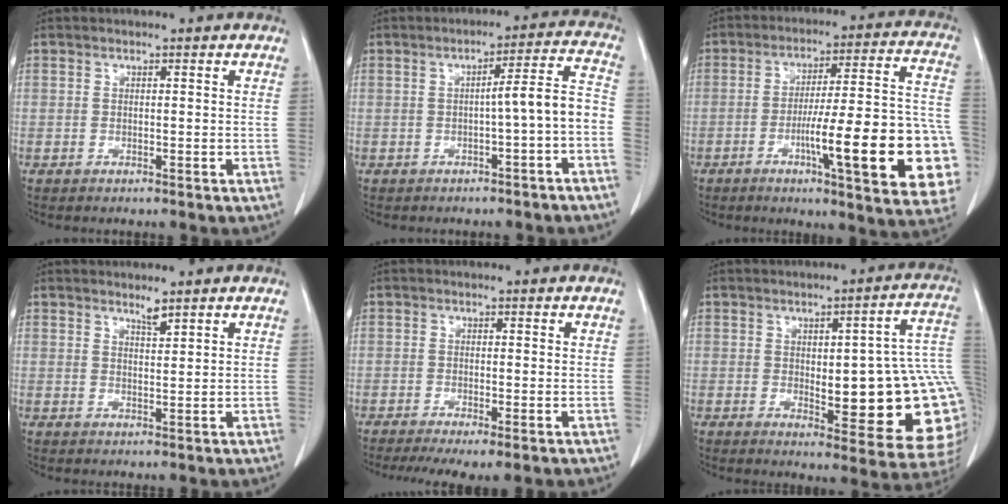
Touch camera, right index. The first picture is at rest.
{"total": 8.4, "force": [-1.9, -0.1, 8.2], "torque": [-0.102, 0.031, -0.027]}
{"total": 22.4, "force": [-6.7, 2.8, 21.2], "torque": [-0.211, 0.020, -0.082]}
{"total": 1.7, "force": [1.5, 0.0, 0.8], "torque": [-0.015, -0.006, 0.029]}
{"total": 5.1, "force": [-3.2, 0.9, 3.8], "torque": [-0.064, -0.015, -0.053]}
{"total": 20.6, "force": [-0.4, 4.7, 20.0], "torque": [-0.171, 0.014, 0.012]}